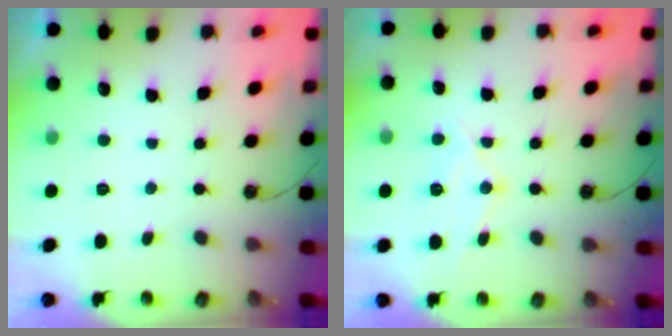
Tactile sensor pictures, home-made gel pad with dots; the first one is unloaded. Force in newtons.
{"total": 12.2, "press": 12.1, "slide": 1.1}